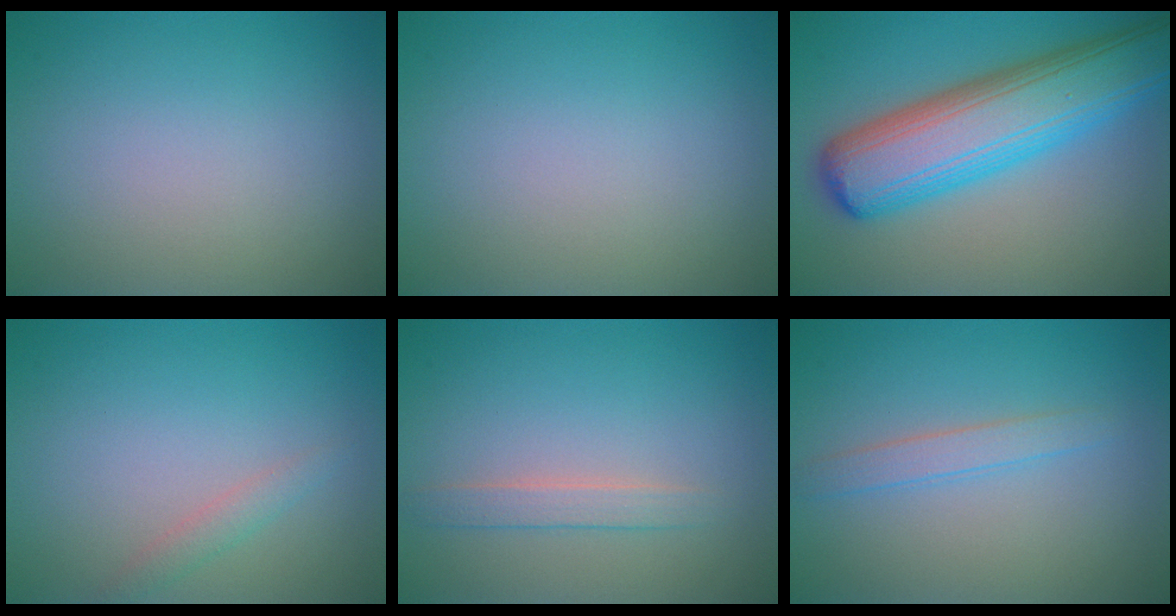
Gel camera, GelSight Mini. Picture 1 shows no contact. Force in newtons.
{"total": 0.0}
{"total": 10.5, "press": 10.5, "slide": 0.2}
{"total": 1.3, "press": 1.3, "slide": 0.2}
{"total": 1.7, "press": 1.7, "slide": 0.0}
{"total": 1.7, "press": 1.7, "slide": 0.1}